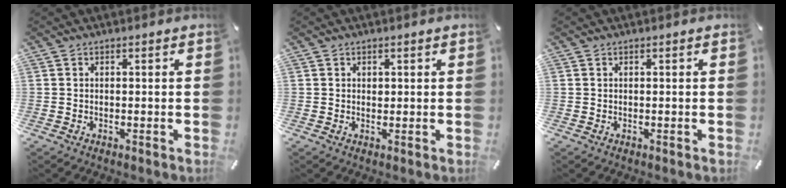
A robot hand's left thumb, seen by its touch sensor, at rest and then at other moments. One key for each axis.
{"total": 0.8, "fx": 0.3, "fy": 0.7, "fz": 0.3, "tx": 0.003, "ty": -0.002, "tz": 0.004}
{"total": 0.0}